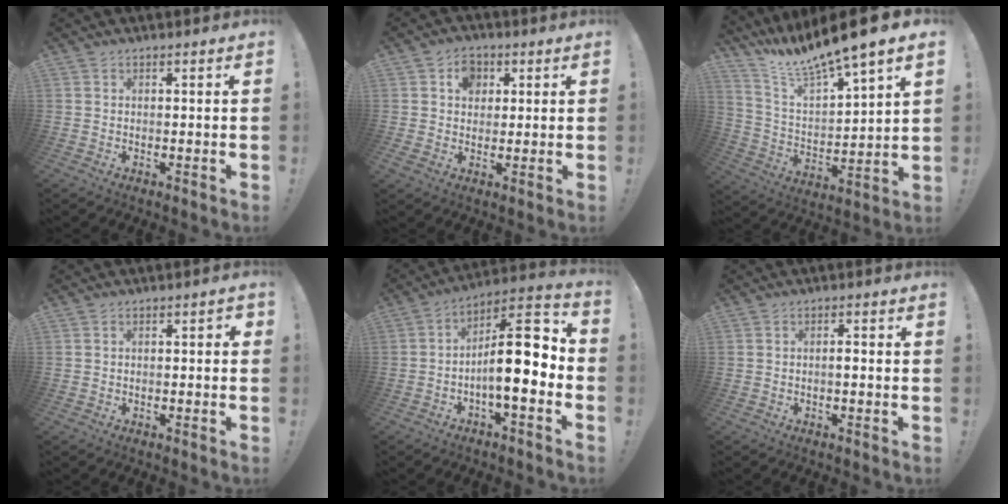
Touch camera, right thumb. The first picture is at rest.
{"total": 7.6, "force": [2.5, 6.4, 3.4], "torque": [-0.041, -0.004, 0.047]}
{"total": 12.3, "force": [10.8, 0.6, 5.7], "torque": [-0.114, -0.098, 0.182]}
{"total": 1.6, "force": [-1.1, 0.6, 0.9], "torque": [-0.016, 0.007, -0.020]}
{"total": 16.7, "force": [-1.7, 5.6, 15.7], "torque": [-0.238, 0.013, -0.027]}
{"total": 2.0, "force": [-0.9, 0.3, 1.8], "torque": [-0.034, 0.005, -0.016]}